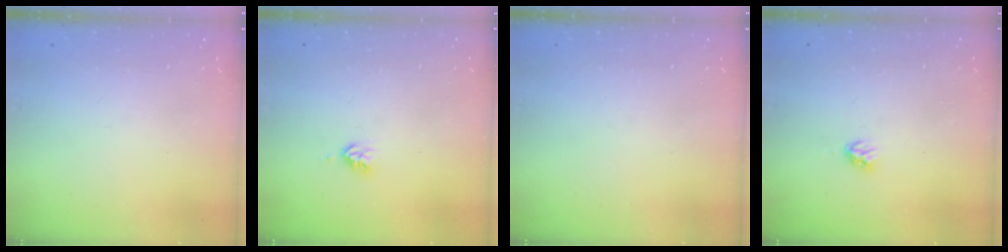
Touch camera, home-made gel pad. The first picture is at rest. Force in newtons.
{"total": 3.7, "press": 3.7, "slide": 0.5}
{"total": 0.0}
{"total": 2.8, "press": 2.8, "slide": 0.2}